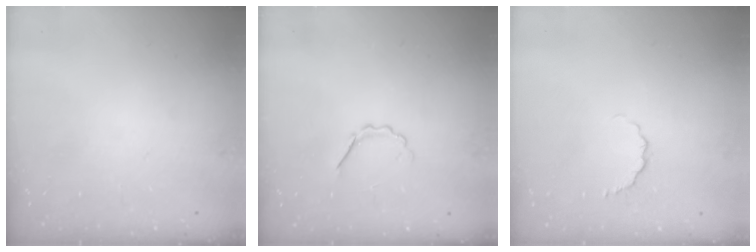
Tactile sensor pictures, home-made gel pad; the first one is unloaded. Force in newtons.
{"total": 4.0, "press": 3.9, "slide": 1.0}
{"total": 3.7, "press": 3.5, "slide": 1.1}